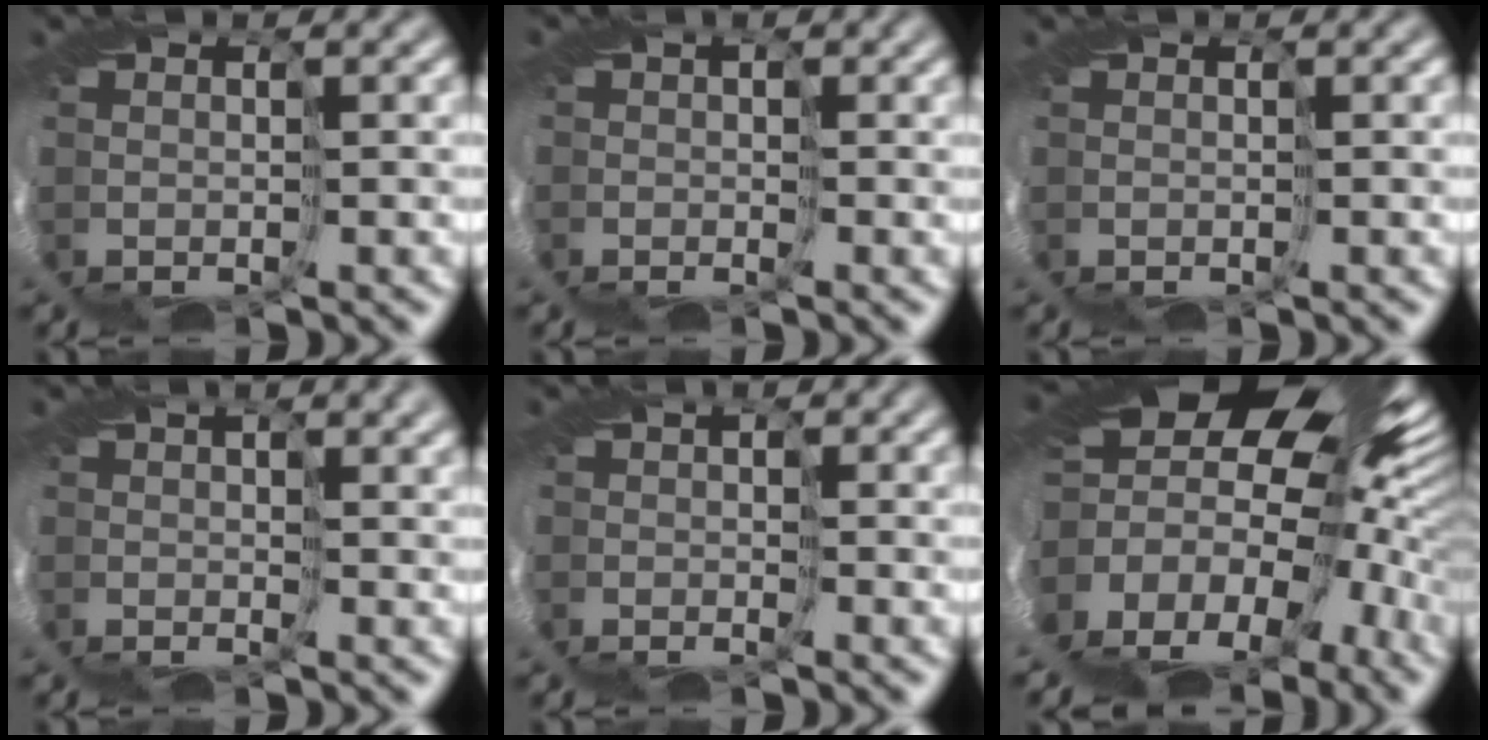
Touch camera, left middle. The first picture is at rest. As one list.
[{"total": 2.1, "force": [0.3, 1.8, 1.2], "torque": [-0.020, 0.004, -0.004]}, {"total": 0.0}, {"total": 2.7, "force": [1.3, 1.7, 1.7], "torque": [-0.040, 0.012, 0.012]}, {"total": 2.3, "force": [0.1, 2.0, 1.2], "torque": [-0.018, 0.003, -0.007]}, {"total": 16.4, "force": [0.1, 10.7, 12.3], "torque": [-0.187, -0.006, -0.022]}]